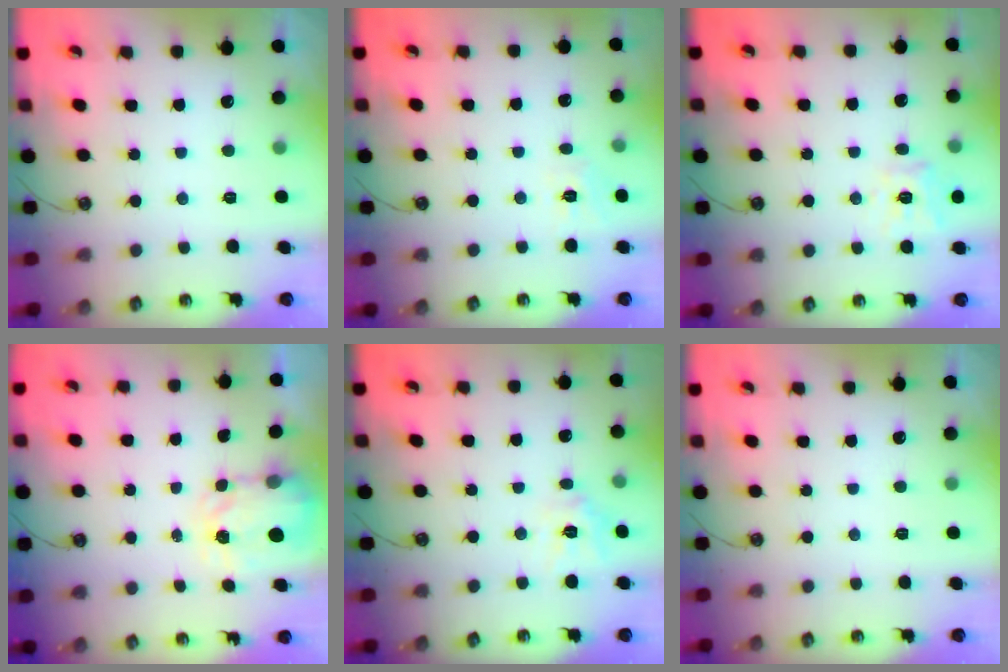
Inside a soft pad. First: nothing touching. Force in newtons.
{"total": 4.9, "press": 4.9, "slide": 0.2}
{"total": 12.3, "press": 12.2, "slide": 1.3}
{"total": 3.5, "press": 3.5, "slide": 0.5}
{"total": 10.1, "press": 10.1, "slide": 0.6}
{"total": 0.0}